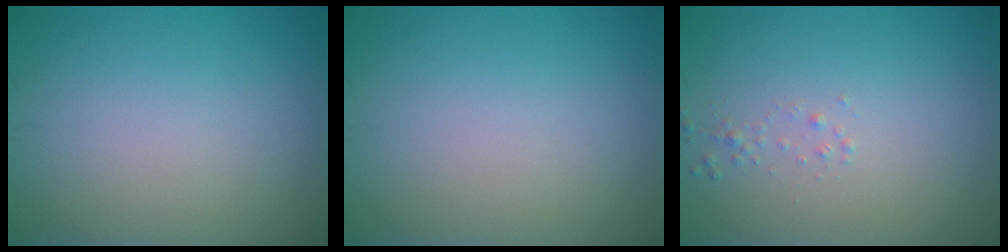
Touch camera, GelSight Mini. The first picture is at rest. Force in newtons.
{"total": 0.0}
{"total": 0.7, "press": 0.6, "slide": 0.1}